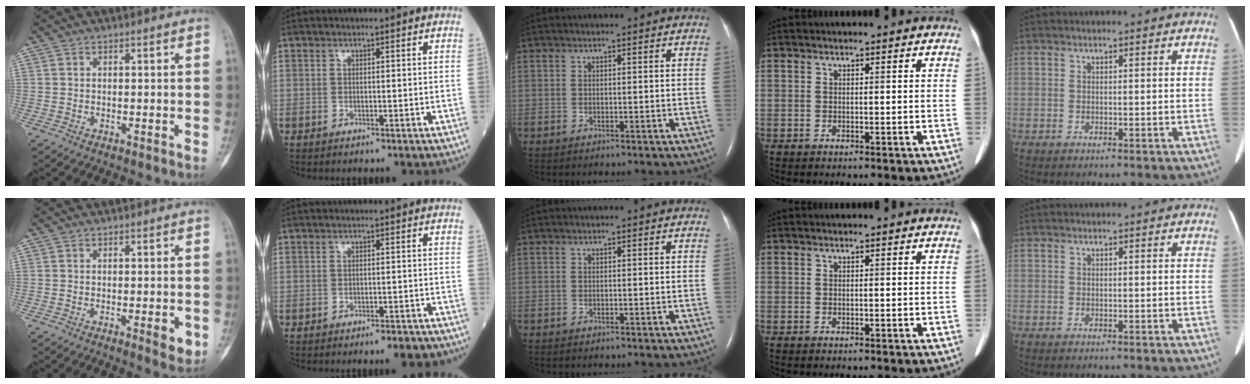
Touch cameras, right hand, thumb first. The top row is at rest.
{"thumb": {"total": 4.0, "force": [-1.2, 1.2, 3.6], "torque": [-0.036, -0.005, -0.012]}, "index": {"total": 3.0, "force": [-2.6, 1.0, 1.2], "torque": [-0.011, 0.002, -0.032]}}